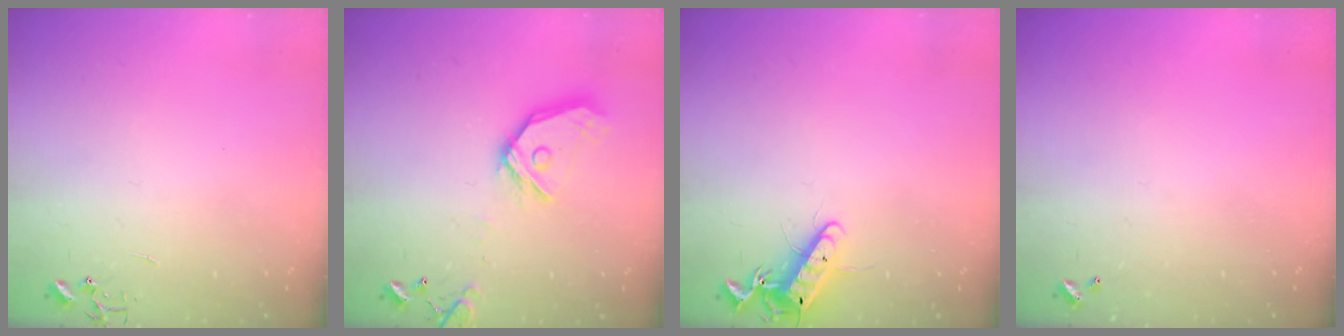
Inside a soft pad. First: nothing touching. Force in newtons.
{"total": 14.2, "press": 14.1, "slide": 2.1}
{"total": 12.8, "press": 12.8, "slide": 0.6}
{"total": 0.0}